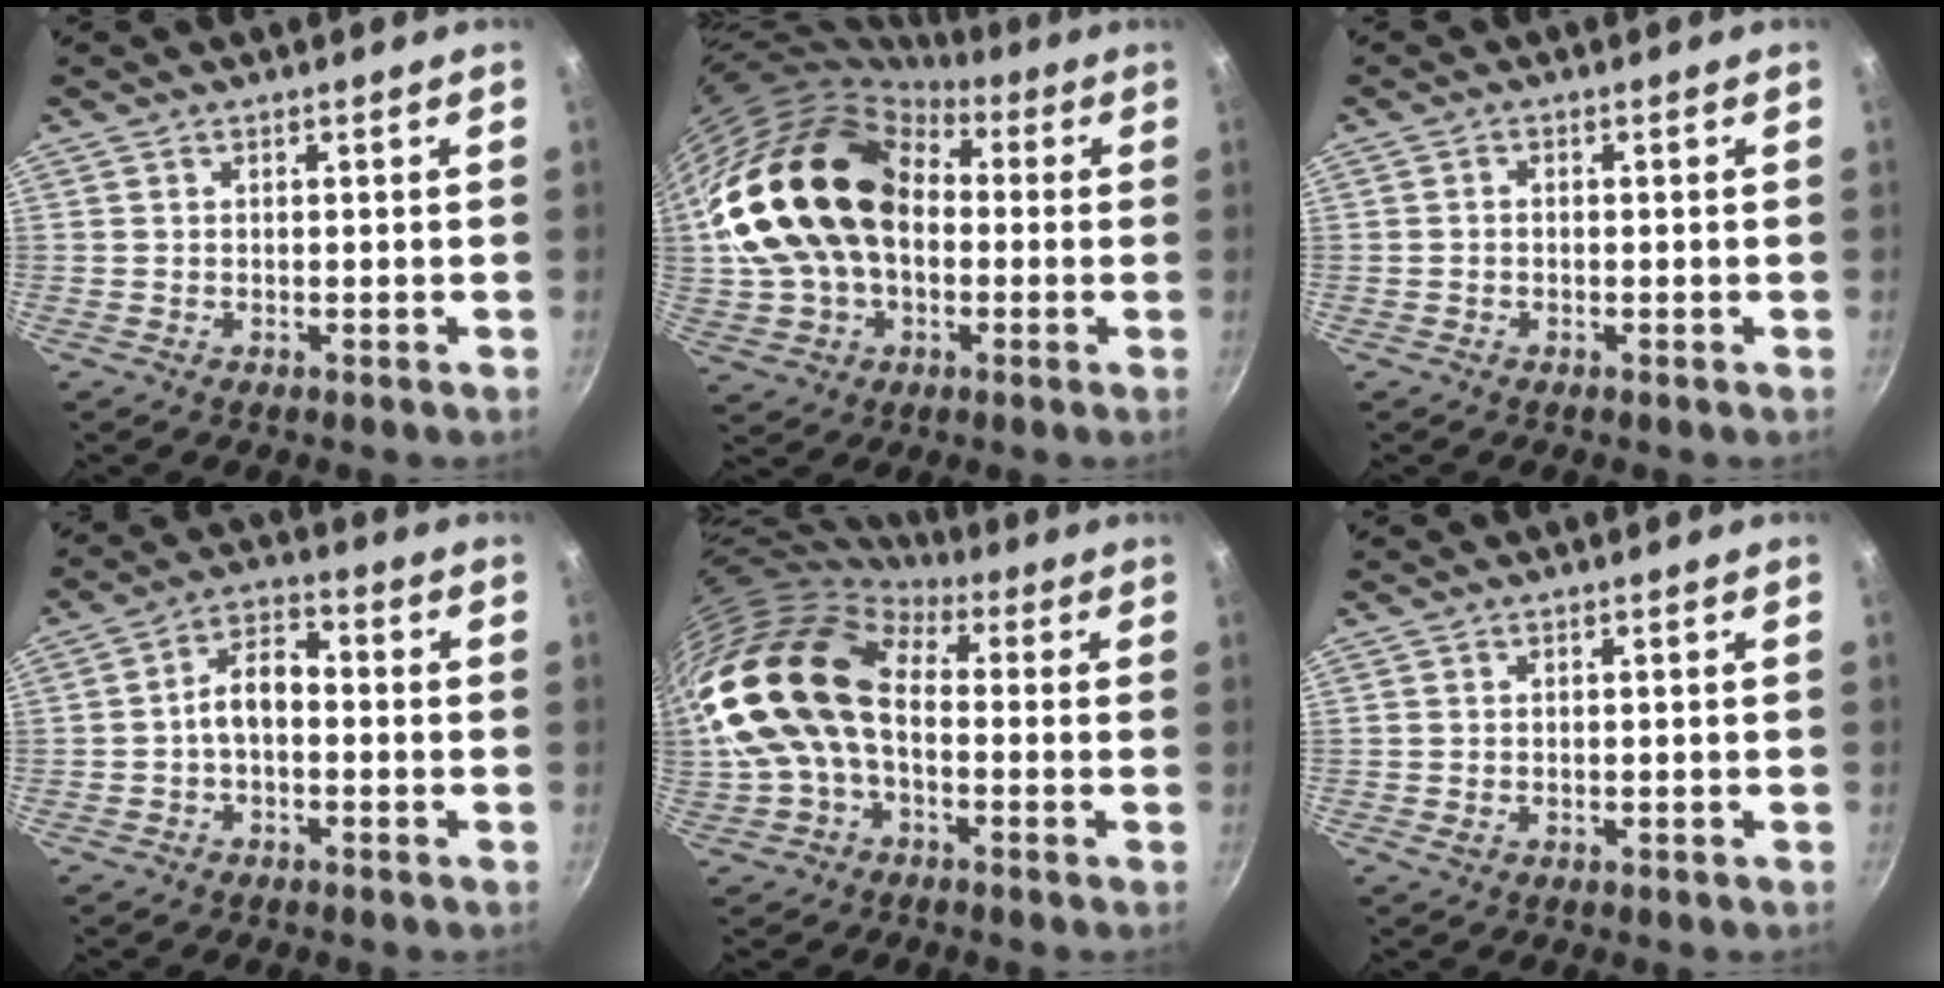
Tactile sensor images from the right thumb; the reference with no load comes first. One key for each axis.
{"total": 25.0, "fx": 1.6, "fy": 17.8, "fz": 17.5, "tx": -0.323, "ty": 0.054, "tz": 0.028}
{"total": 0.7, "fx": -0.3, "fy": 0.5, "fz": 0.4, "tx": -0.011, "ty": 0.005, "tz": -0.006}
{"total": 6.7, "fx": -1.2, "fy": 4.0, "fz": 5.2, "tx": -0.076, "ty": 0.034, "tz": -0.029}
{"total": 18.0, "fx": -0.1, "fy": 11.7, "fz": 13.7, "tx": -0.256, "ty": 0.031, "tz": -0.012}
{"total": 1.0, "fx": -0.2, "fy": 0.6, "fz": 0.8, "tx": -0.013, "ty": -0.001, "tz": -0.002}